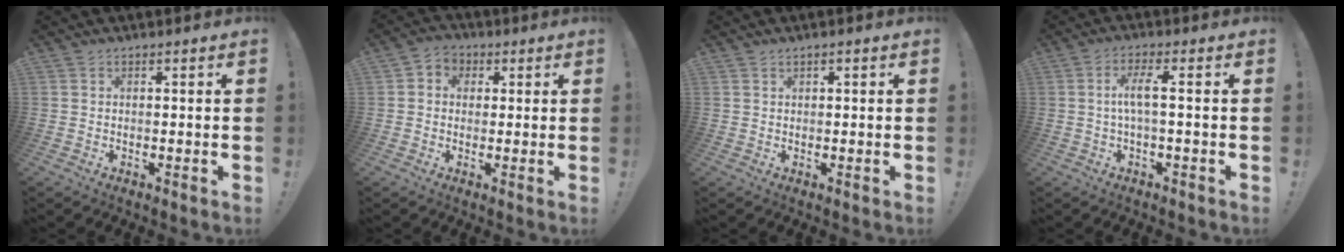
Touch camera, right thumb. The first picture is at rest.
{"total": 4.1, "force": [-0.1, 3.8, 1.6], "torque": [-0.019, 0.003, -0.001]}
{"total": 0.6, "force": [0.3, 0.3, 0.4], "torque": [-0.012, 0.003, 0.006]}
{"total": 5.8, "force": [0.1, 0.8, 5.8], "torque": [-0.108, 0.004, -0.003]}